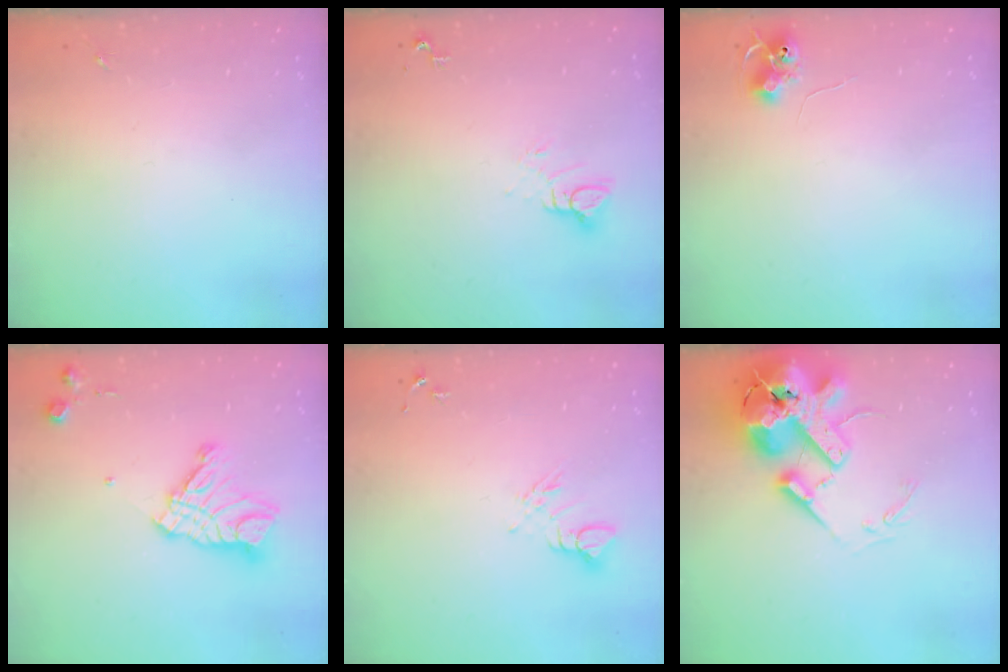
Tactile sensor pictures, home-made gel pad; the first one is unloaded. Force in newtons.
{"total": 5.6, "press": 5.6, "slide": 0.4}
{"total": 7.9, "press": 7.8, "slide": 0.9}
{"total": 14.5, "press": 14.5, "slide": 1.3}
{"total": 6.6, "press": 6.6, "slide": 0.5}
{"total": 23.0, "press": 22.7, "slide": 3.8}